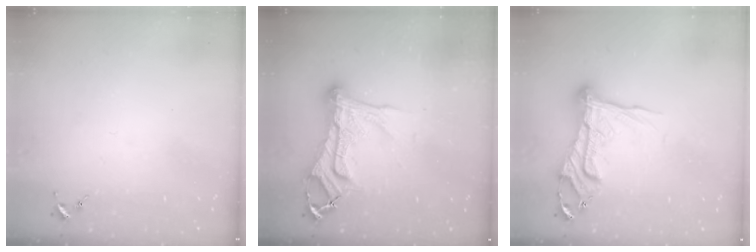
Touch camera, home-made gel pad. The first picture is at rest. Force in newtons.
{"total": 17.6, "press": 17.6, "slide": 1.8}
{"total": 17.5, "press": 17.5, "slide": 1.7}